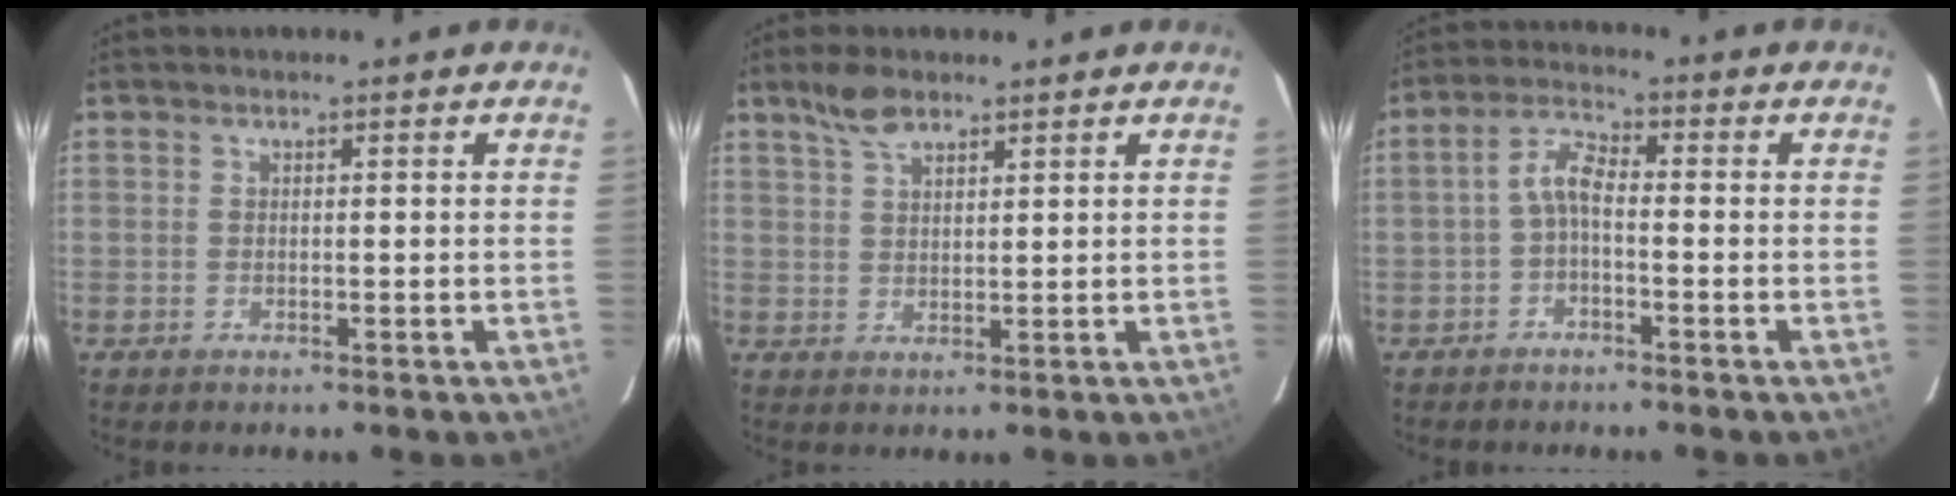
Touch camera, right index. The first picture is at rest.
{"total": 4.8, "force": [3.5, 1.8, 2.6], "torque": [-0.049, 0.010, 0.068]}
{"total": 3.7, "force": [-1.5, 1.3, 3.1], "torque": [-0.071, 0.016, -0.033]}